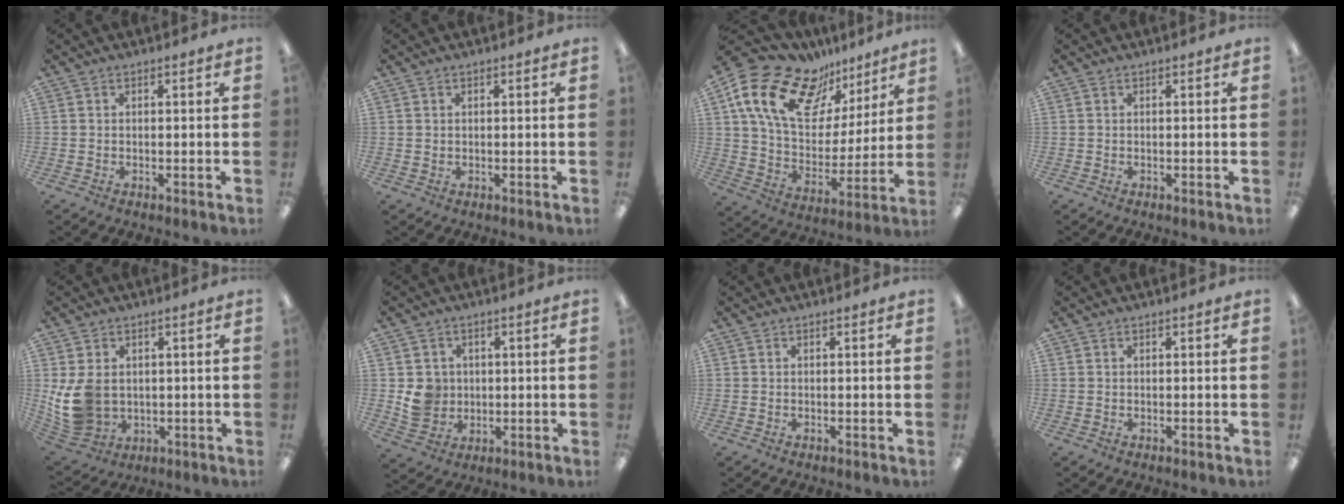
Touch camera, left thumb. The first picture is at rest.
{"total": 0.6, "force": [0.4, 0.5, 0.1], "torque": [-0.002, 0.003, 0.007]}
{"total": 20.2, "force": [11.5, 12.1, 11.5], "torque": [-0.215, -0.052, 0.208]}
{"total": 0.0}
{"total": 10.7, "force": [0.5, 8.5, 6.4], "torque": [-0.156, 0.005, 0.016]}
{"total": 6.3, "force": [0.8, 6.0, 1.8], "torque": [-0.023, 0.008, 0.019]}
{"total": 0.0}
{"total": 0.0}